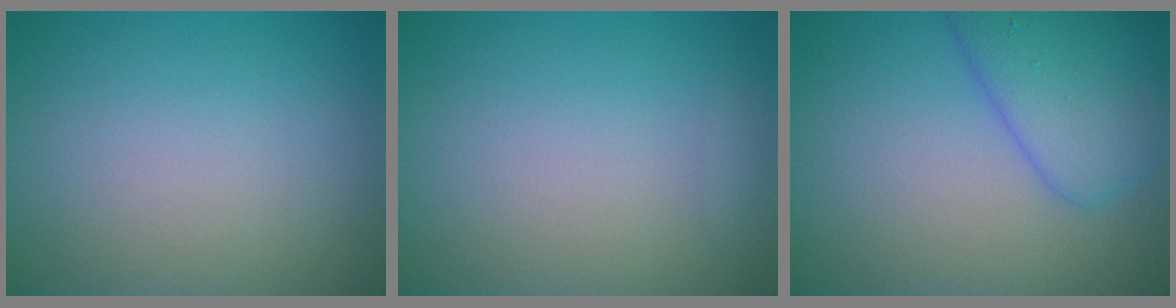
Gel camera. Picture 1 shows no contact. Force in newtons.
{"total": 0.7, "press": 0.7, "slide": 0.1}
{"total": 4.8, "press": 4.8, "slide": 0.2}